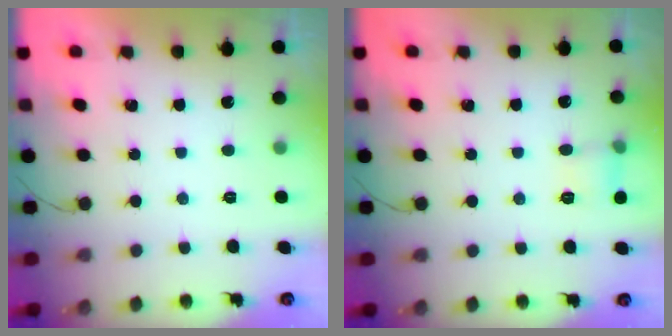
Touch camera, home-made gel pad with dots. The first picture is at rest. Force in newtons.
{"total": 6.1, "press": 5.9, "slide": 1.3}